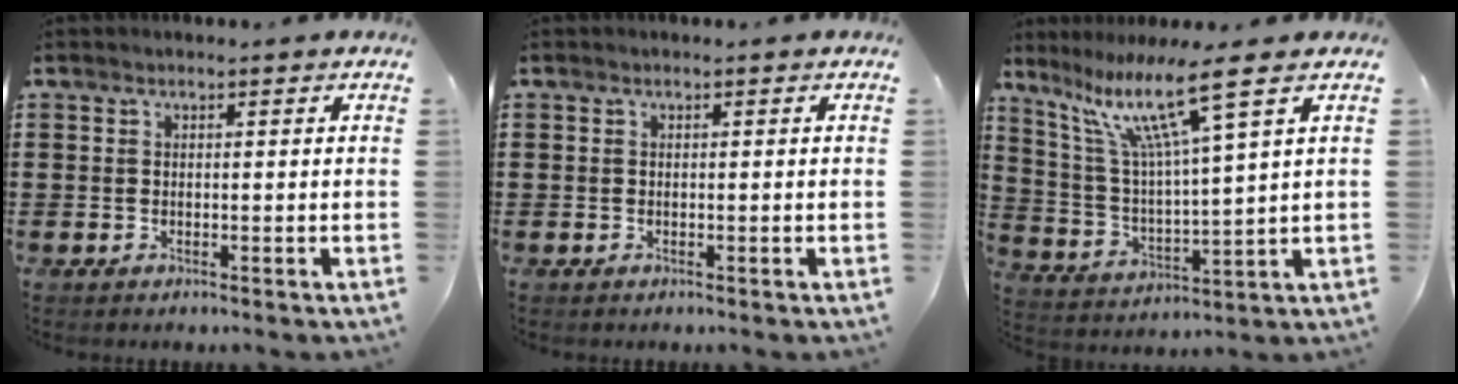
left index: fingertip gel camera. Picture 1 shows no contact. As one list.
[{"total": 0.0}, {"total": 11.4, "force": [7.4, 0.6, 8.6], "torque": [-0.190, -0.027, 0.119]}]